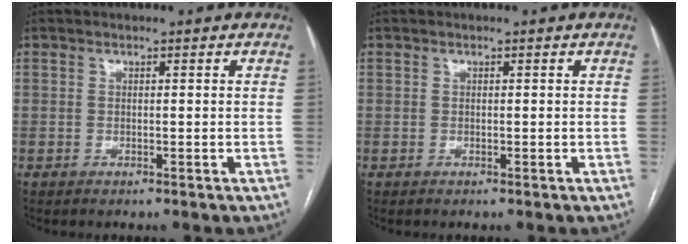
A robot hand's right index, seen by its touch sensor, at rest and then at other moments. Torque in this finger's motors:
{"motor_torque": [0.00, 0.00, 0.00, 0.01]}